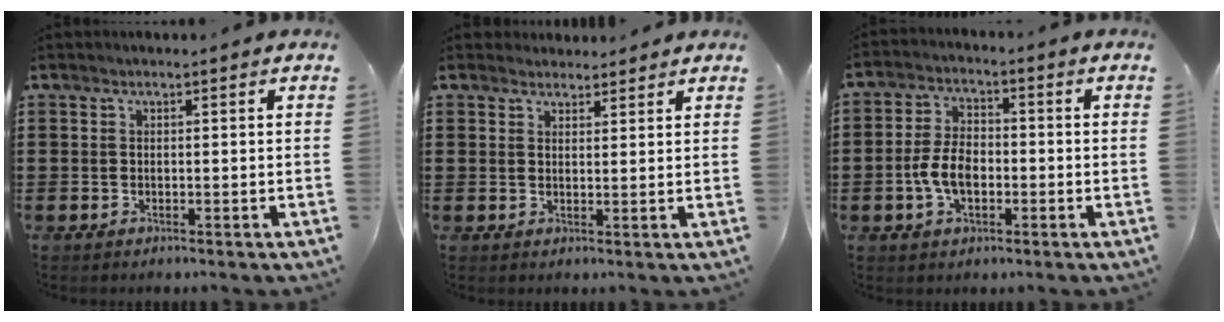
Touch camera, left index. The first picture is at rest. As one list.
[{"total": 2.4, "force": [2.3, 0.7, 0.0], "torque": [-0.007, 0.001, 0.045]}, {"total": 6.2, "force": [-1.5, 3.4, 5.0], "torque": [-0.115, 0.001, -0.033]}]